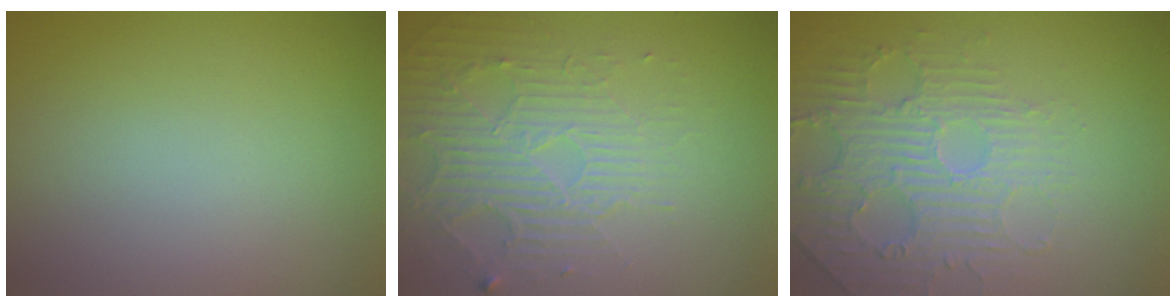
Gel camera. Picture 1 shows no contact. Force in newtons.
{"total": 4.7, "press": 3.3, "slide": 3.3}
{"total": 4.6, "press": 3.6, "slide": 2.9}